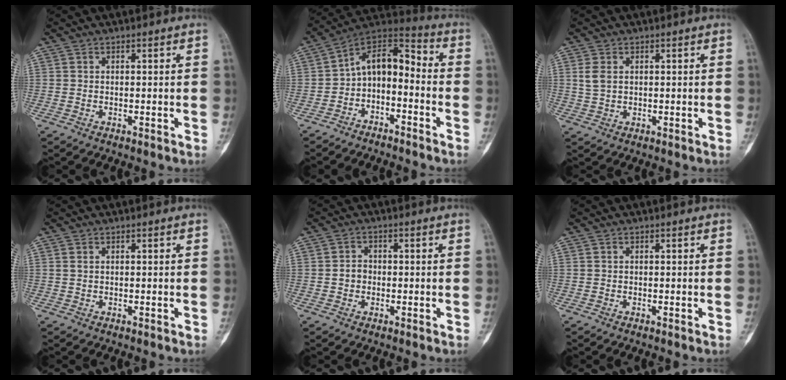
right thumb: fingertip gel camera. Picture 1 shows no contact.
{"total": 11.4, "force": [-3.3, 7.1, 8.3], "torque": [-0.109, 0.076, -0.069]}
{"total": 3.5, "force": [0.8, 2.4, 2.4], "torque": [-0.054, 0.000, 0.020]}
{"total": 0.9, "force": [0.3, 0.5, 0.6], "torque": [-0.015, 0.003, 0.010]}
{"total": 2.7, "force": [-0.4, 2.4, 1.2], "torque": [-0.006, 0.011, -0.011]}
{"total": 0.0}